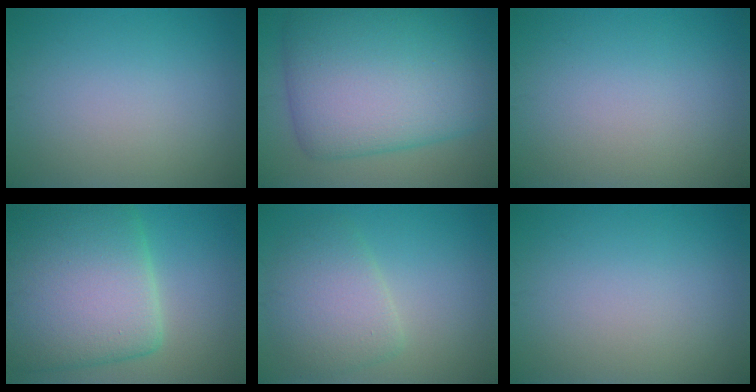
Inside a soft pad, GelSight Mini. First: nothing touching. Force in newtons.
{"total": 13.2, "press": 13.2, "slide": 0.3}
{"total": 0.0}
{"total": 12.6, "press": 12.6, "slide": 0.9}
{"total": 4.4, "press": 4.4, "slide": 0.4}
{"total": 0.0}